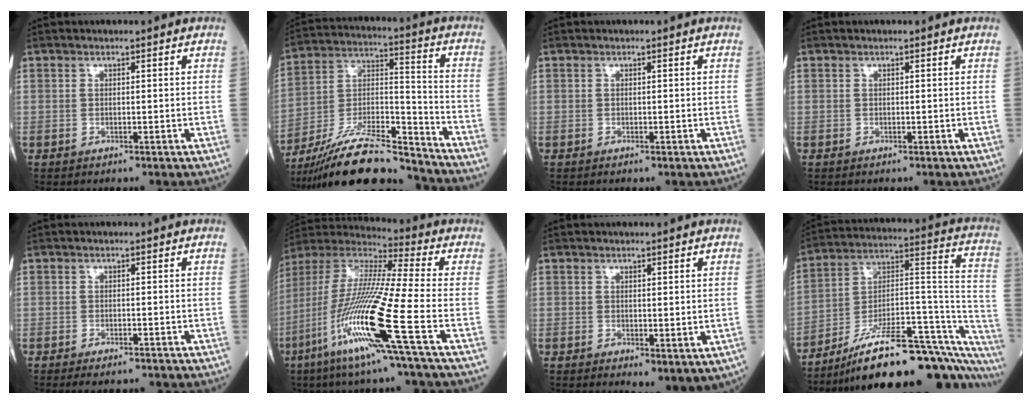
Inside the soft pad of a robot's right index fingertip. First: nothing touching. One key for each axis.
{"total": 18.8, "fx": -17.0, "fy": 2.0, "fz": 7.7, "tx": -0.157, "ty": 0.009, "tz": -0.304}
{"total": 0.0}
{"total": 0.0}
{"total": 2.8, "fx": -2.4, "fy": 0.7, "fz": 1.2, "tx": -0.013, "ty": -0.004, "tz": -0.035}
{"total": 19.6, "fx": -7.8, "fy": -1.0, "fz": 18.0, "tx": -0.391, "ty": -0.042, "tz": -0.165}
{"total": 4.0, "fx": -0.3, "fy": 1.7, "fz": 3.6, "tx": -0.048, "ty": -0.013, "tz": 0.005}
{"total": 28.4, "fx": -22.6, "fy": 5.9, "fz": 16.1, "tx": -0.146, "ty": 0.034, "tz": -0.332}